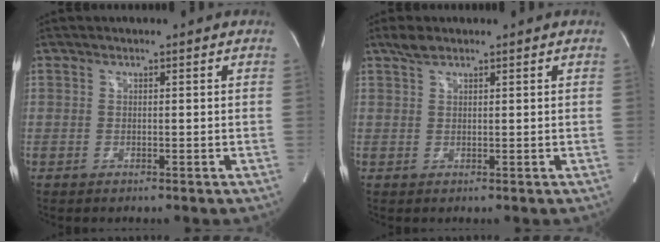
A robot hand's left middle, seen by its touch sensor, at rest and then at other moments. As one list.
[{"total": 1.9, "force": [1.6, 0.6, 1.0], "torque": [-0.027, 0.008, 0.034]}]